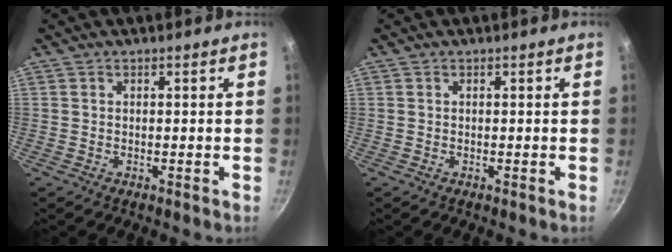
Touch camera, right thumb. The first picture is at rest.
{"total": 0.0}